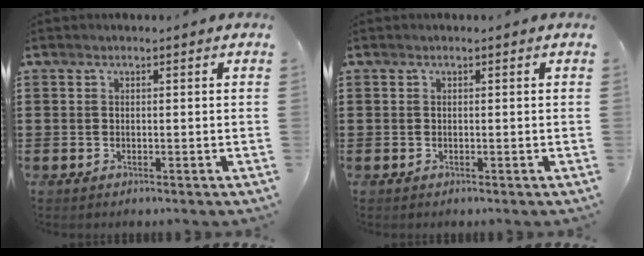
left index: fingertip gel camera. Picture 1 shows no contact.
{"total": 0.0}